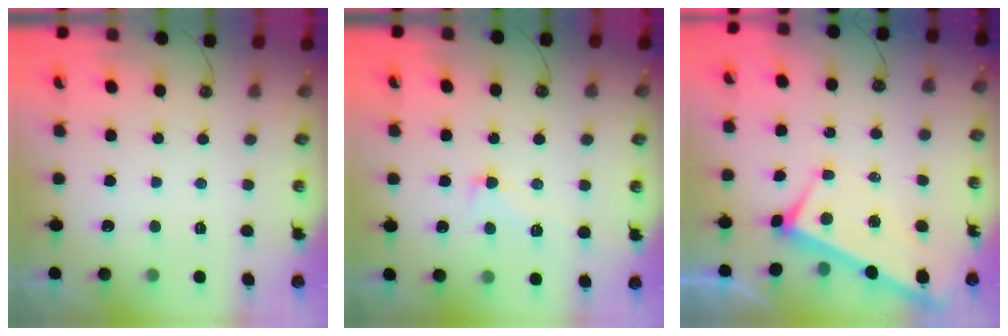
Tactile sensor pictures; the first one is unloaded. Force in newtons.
{"total": 1.8, "press": 1.6, "slide": 0.8}
{"total": 3.7, "press": 3.6, "slide": 0.7}